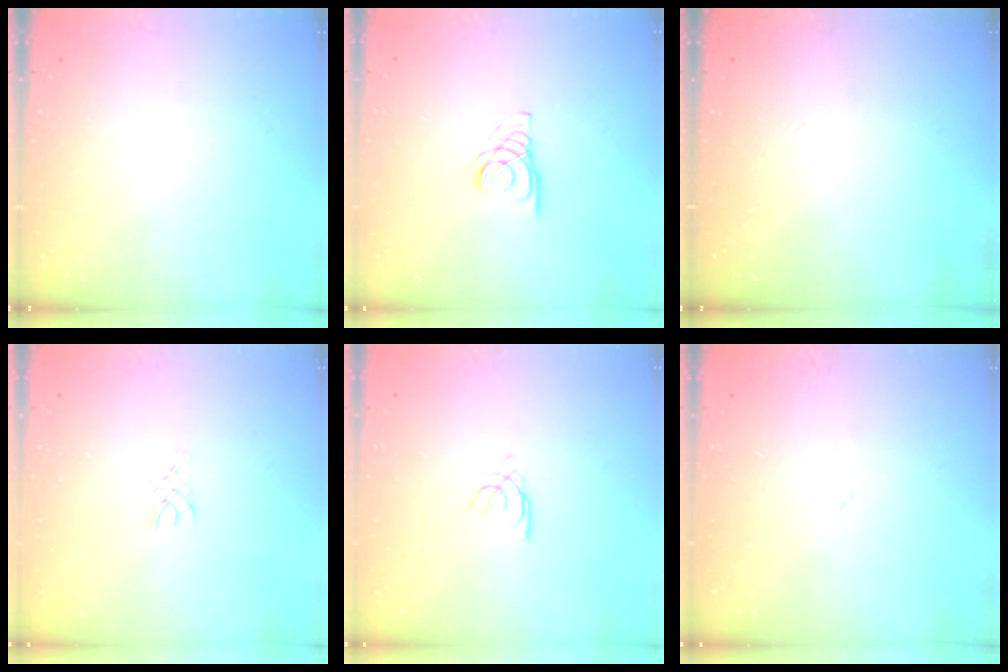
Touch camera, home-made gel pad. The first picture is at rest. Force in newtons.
{"total": 2.8, "press": 2.8, "slide": 0.3}
{"total": 0.0}
{"total": 3.3, "press": 3.3, "slide": 0.4}
{"total": 2.4, "press": 2.4, "slide": 0.3}
{"total": 0.0}